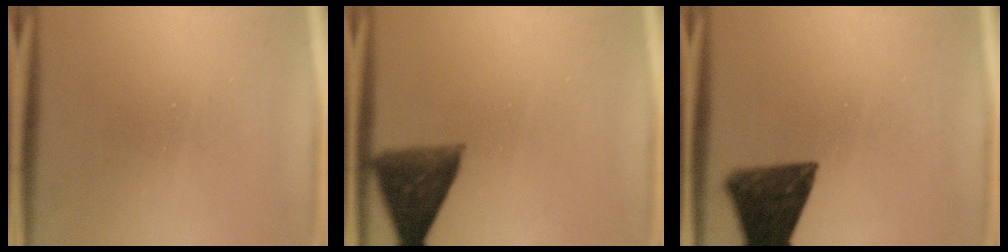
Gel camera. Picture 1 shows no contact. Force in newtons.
{"total": 8.2}
{"total": 10.1}